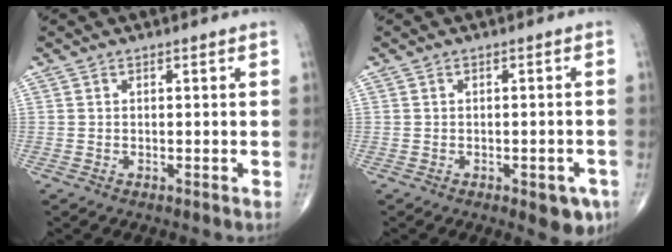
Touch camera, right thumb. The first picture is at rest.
{"total": 5.5, "force": [-2.6, 2.4, 4.2], "torque": [-0.032, 0.008, -0.024]}